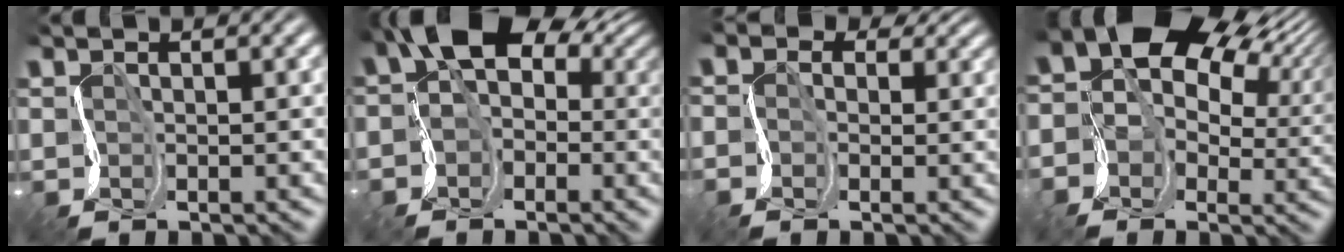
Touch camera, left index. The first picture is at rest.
{"total": 8.2, "force": [0.8, 6.1, 5.4], "torque": [-0.061, 0.025, -0.004]}
{"total": 2.5, "force": [0.0, 2.3, 0.8], "torque": [-0.010, 0.008, -0.019]}
{"total": 14.7, "force": [5.2, 10.2, 9.2], "torque": [-0.154, 0.032, 0.092]}